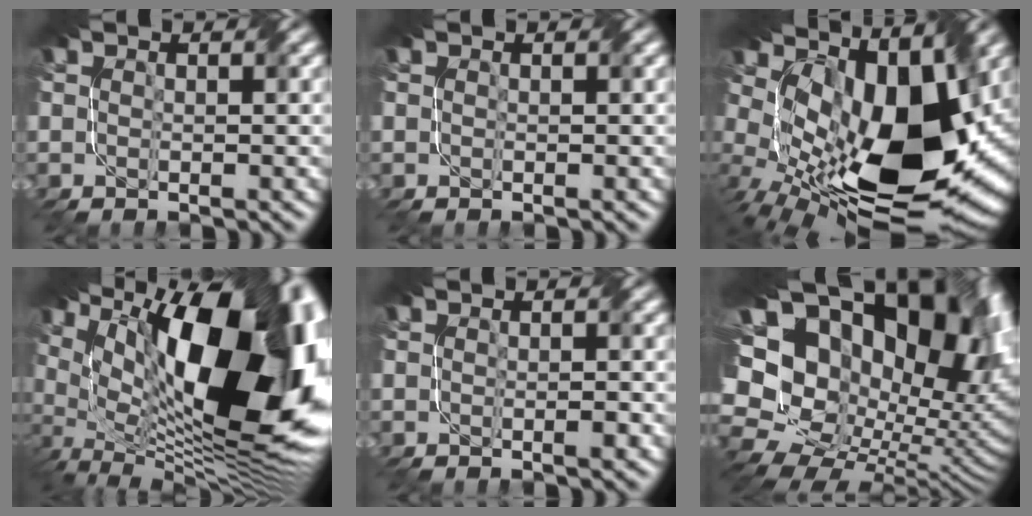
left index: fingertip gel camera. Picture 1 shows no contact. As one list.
[{"total": 0.0}, {"total": 16.2, "force": [2.1, 9.0, 13.4], "torque": [-0.228, -0.003, 0.046]}, {"total": 20.8, "force": [4.4, 9.7, 17.9], "torque": [-0.265, -0.001, 0.100]}, {"total": 0.8, "force": [-0.6, -0.1, 0.6], "torque": [-0.012, -0.002, -0.008]}, {"total": 20.8, "force": [5.1, 14.1, 14.4], "torque": [-0.288, 0.026, 0.123]}]